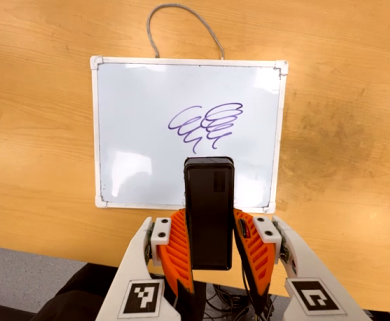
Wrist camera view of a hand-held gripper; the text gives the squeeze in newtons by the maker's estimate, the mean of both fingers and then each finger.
{"total": 4.4, "left": 3.2, "right": 5.5}